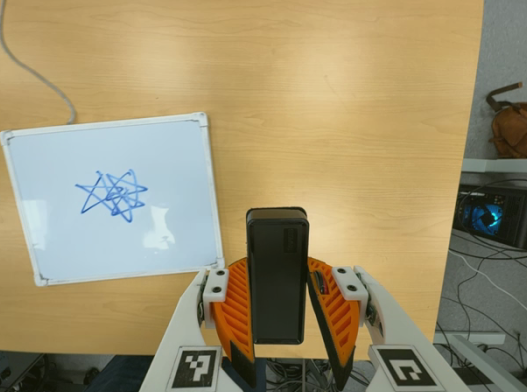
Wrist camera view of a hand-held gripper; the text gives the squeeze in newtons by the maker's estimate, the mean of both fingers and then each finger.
{"total": 5.4, "left": 5.0, "right": 5.8}